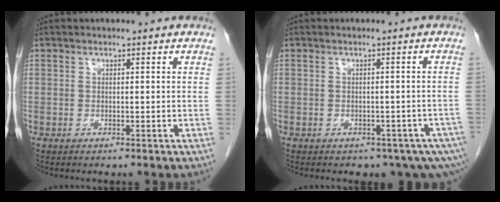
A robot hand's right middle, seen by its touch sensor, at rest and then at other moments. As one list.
[{"total": 7.9, "force": [-5.4, 3.7, 4.4], "torque": [-0.049, -0.003, -0.062]}]